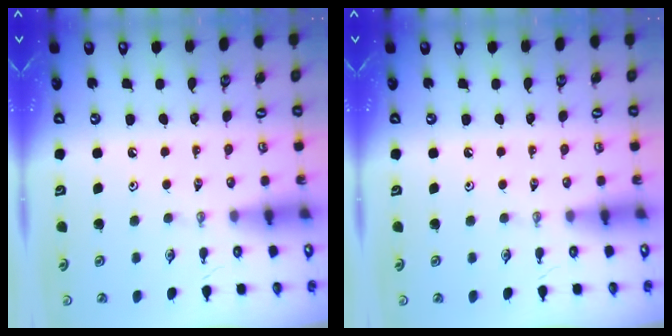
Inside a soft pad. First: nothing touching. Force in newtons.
{"total": 0.0}